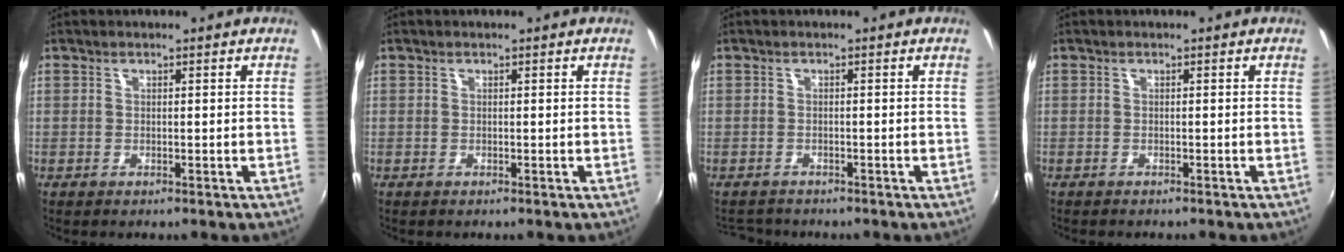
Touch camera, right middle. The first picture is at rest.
{"total": 0.0}
{"total": 3.1, "force": [-2.9, 1.0, 0.5], "torque": [-0.018, -0.006, -0.049]}
{"total": 0.9, "force": [-0.8, 0.2, 0.2], "torque": [-0.006, -0.003, -0.013]}